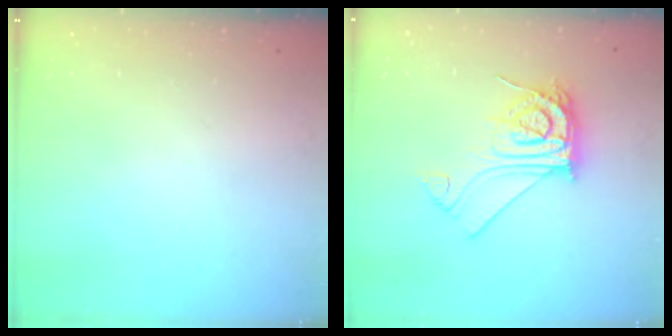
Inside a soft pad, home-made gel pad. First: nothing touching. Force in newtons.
{"total": 13.7, "press": 13.6, "slide": 1.2}